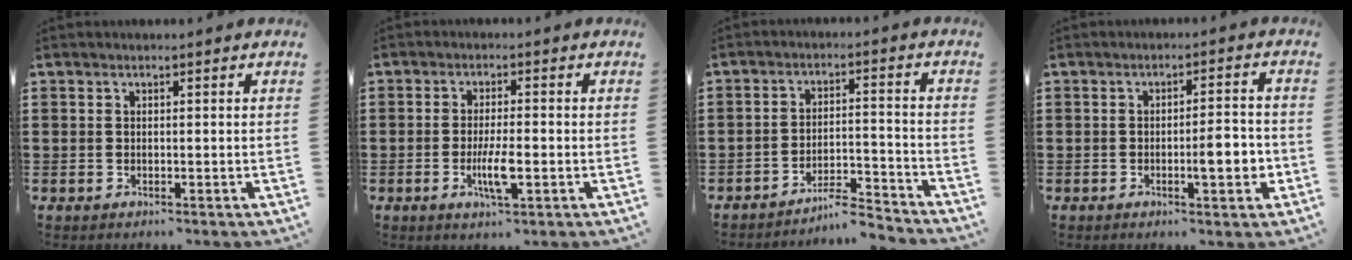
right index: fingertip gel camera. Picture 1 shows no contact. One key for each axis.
{"total": 4.9, "fx": -1.6, "fy": 1.0, "fz": 4.5, "tx": -0.089, "ty": -0.005, "tz": -0.031}
{"total": 5.3, "fx": -5.0, "fy": 0.1, "fz": 1.9, "tx": -0.035, "ty": -0.005, "tz": -0.097}
{"total": 5.3, "fx": -1.3, "fy": 1.3, "fz": 5.0, "tx": -0.065, "ty": -0.002, "tz": -0.026}